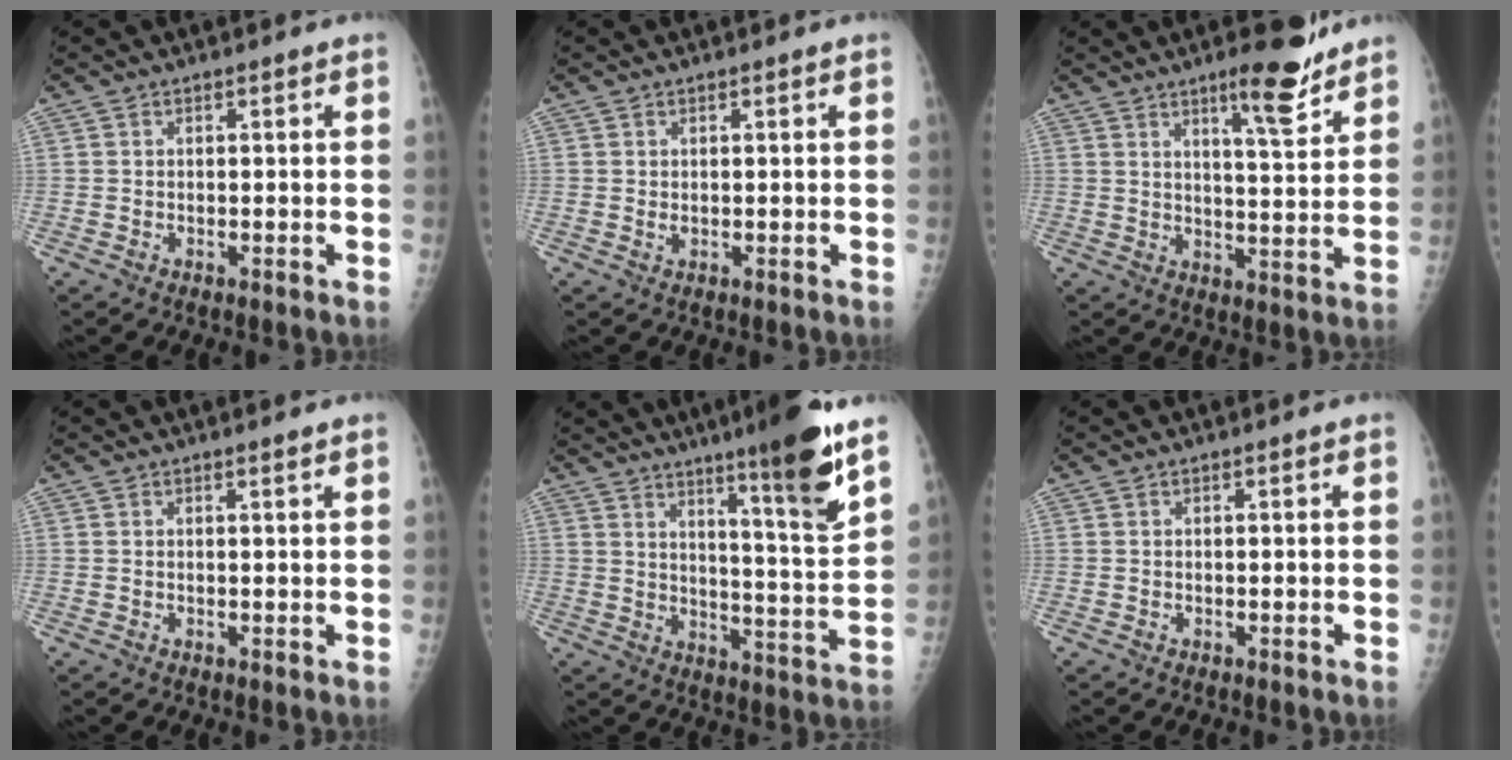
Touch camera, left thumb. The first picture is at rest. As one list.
[{"total": 1.0, "force": [0.5, 0.5, 0.8], "torque": [-0.012, -0.002, 0.012]}, {"total": 9.4, "force": [6.6, 1.8, 6.4], "torque": [-0.082, -0.046, 0.098]}, {"total": 0.9, "force": [0.7, -0.2, 0.6], "torque": [-0.015, -0.006, 0.014]}, {"total": 15.0, "force": [9.4, 0.8, 11.7], "torque": [-0.161, -0.063, 0.144]}, {"total": 0.0}]